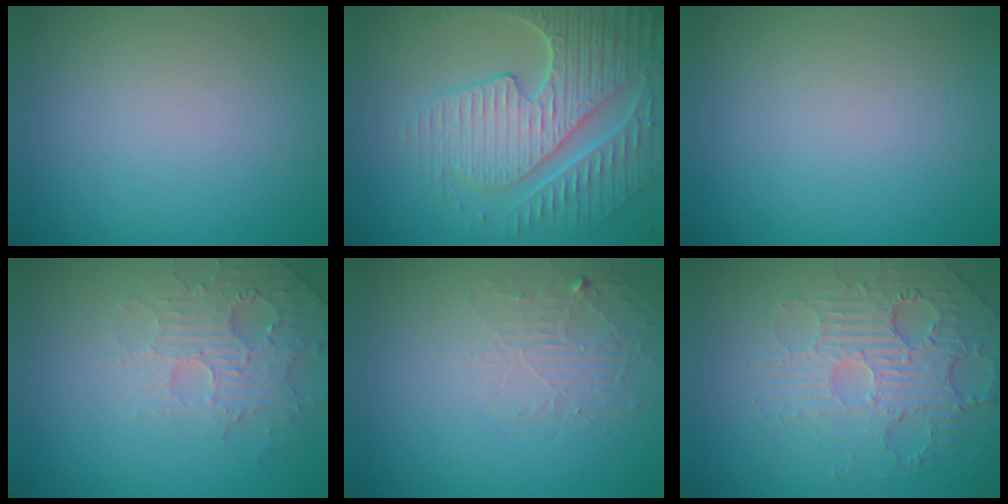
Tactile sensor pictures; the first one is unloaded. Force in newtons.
{"total": 7.9, "press": 6.1, "slide": 5.1}
{"total": 0.0}
{"total": 3.7, "press": 3.6, "slide": 0.7}
{"total": 1.9, "press": 0.6, "slide": 1.8}
{"total": 4.3, "press": 4.0, "slide": 1.8}